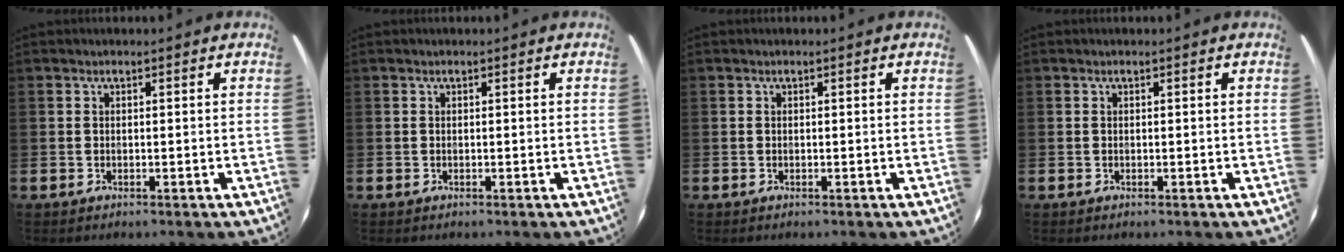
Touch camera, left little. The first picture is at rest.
{"total": 0.0}
{"total": 0.0}
{"total": 0.0}